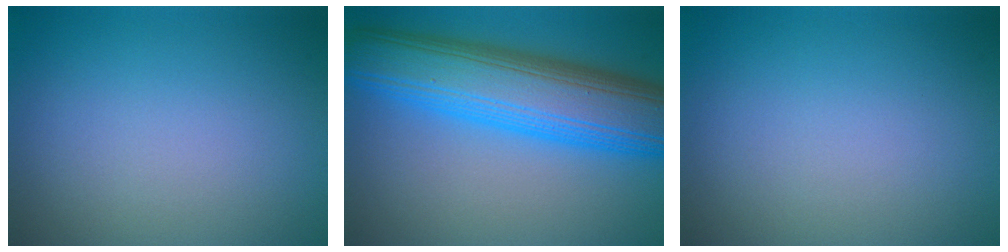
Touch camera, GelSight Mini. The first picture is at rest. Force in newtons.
{"total": 12.1, "press": 12.1, "slide": 0.2}
{"total": 0.0}